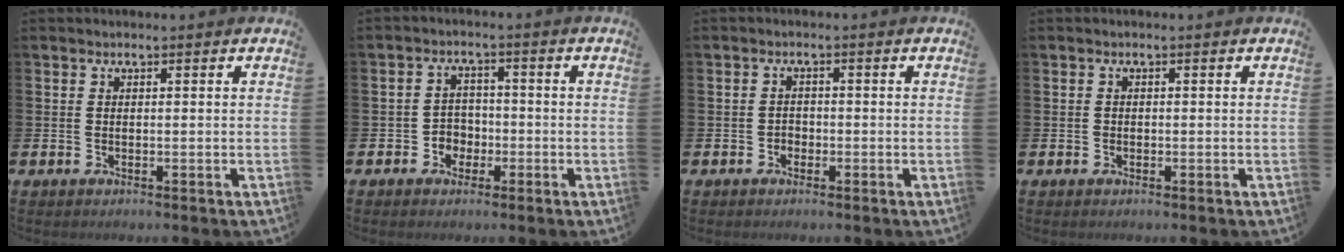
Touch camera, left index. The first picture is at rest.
{"total": 3.0, "force": [-1.3, 2.6, 0.7], "torque": [-0.019, 0.001, -0.034]}
{"total": 1.4, "force": [-0.8, 1.2, 0.2], "torque": [-0.003, 0.002, -0.019]}
{"total": 0.6, "force": [-0.2, 0.5, 0.1], "torque": [-0.008, 0.006, -0.005]}